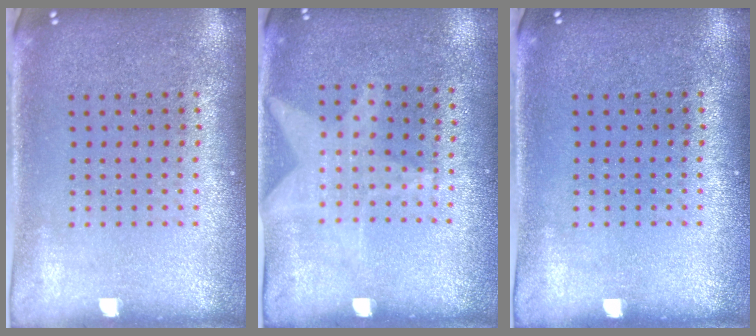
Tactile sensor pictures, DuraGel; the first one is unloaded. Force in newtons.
{"total": 1.2, "press": 0.9, "slide": 0.8}
{"total": 0.0}